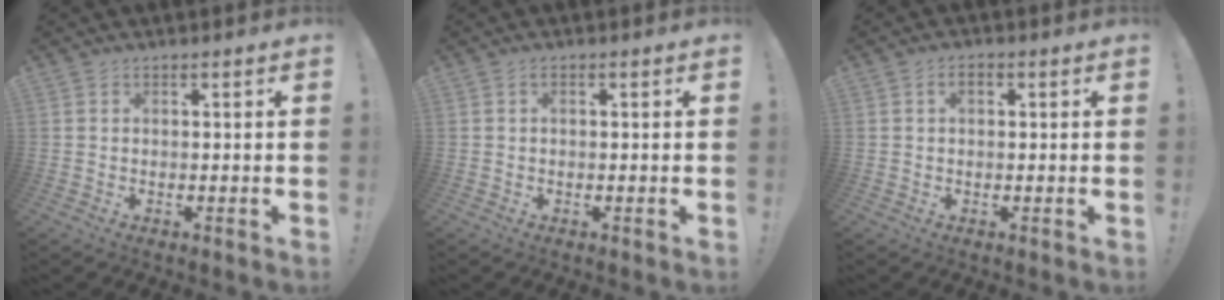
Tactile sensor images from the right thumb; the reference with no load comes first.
{"total": 0.7, "force": [-0.2, 0.2, 0.6], "torque": [-0.015, 0.002, -0.004]}
{"total": 2.0, "force": [0.3, 1.2, 1.6], "torque": [-0.026, 0.005, 0.004]}